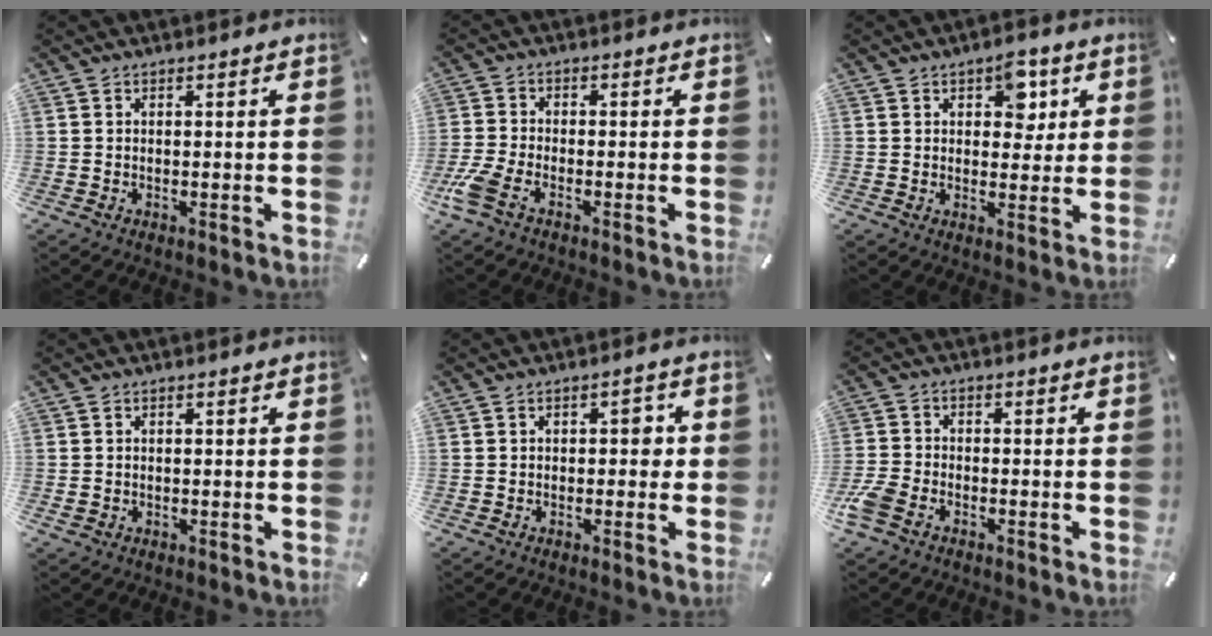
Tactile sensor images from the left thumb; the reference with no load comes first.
{"total": 5.7, "force": [-3.2, 2.5, 4.0], "torque": [-0.107, -0.004, -0.064]}
{"total": 6.9, "force": [3.0, 4.6, 4.3], "torque": [-0.038, -0.007, 0.044]}
{"total": 1.1, "force": [-0.2, 1.0, 0.4], "torque": [-0.008, 0.003, -0.005]}
{"total": 2.9, "force": [-0.2, 1.9, 2.2], "torque": [-0.027, 0.006, -0.012]}
{"total": 5.4, "force": [-3.2, 3.4, 2.7], "torque": [-0.079, 0.007, -0.067]}